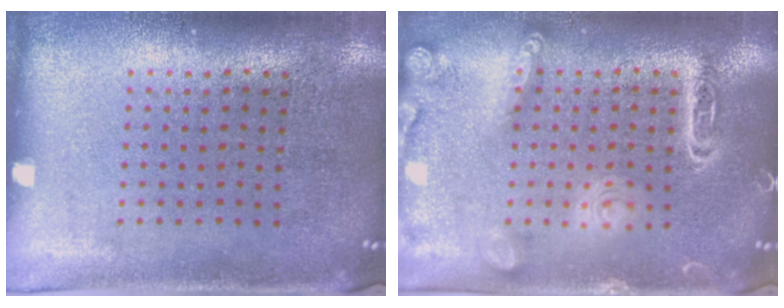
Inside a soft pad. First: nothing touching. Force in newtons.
{"total": 3.3, "press": 3.3, "slide": 0.3}